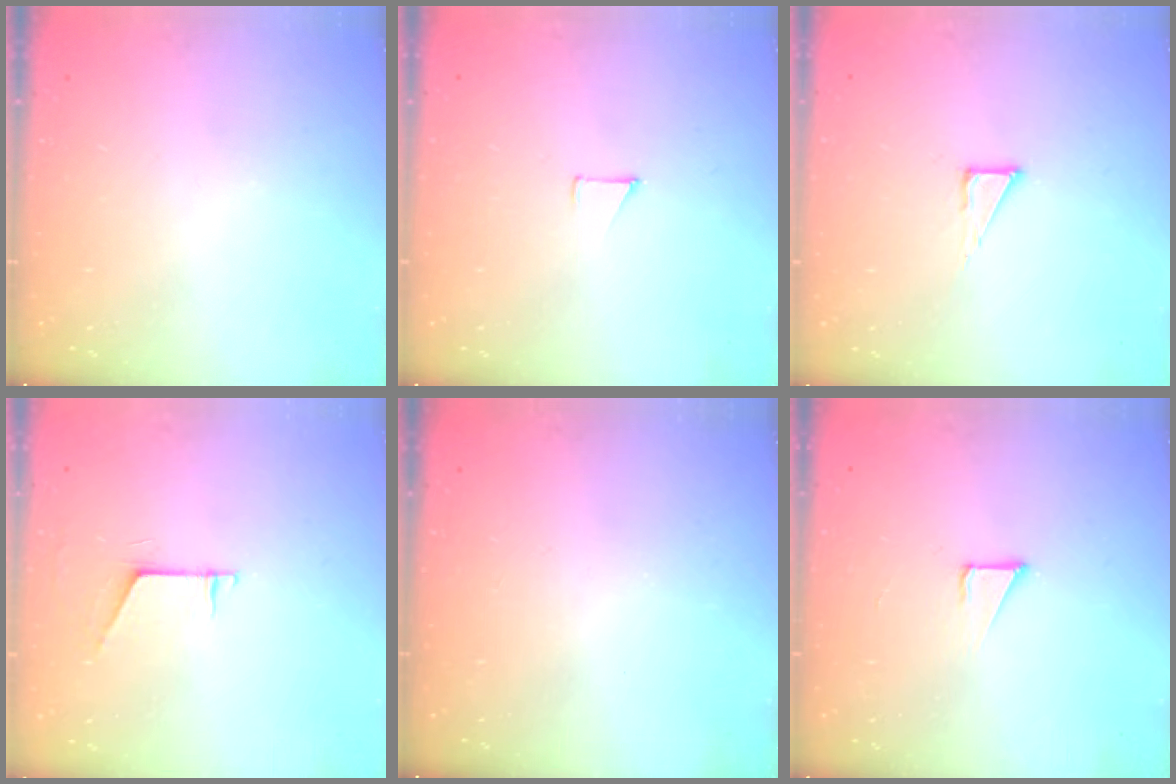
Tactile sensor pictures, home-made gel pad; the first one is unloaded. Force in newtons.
{"total": 2.9, "press": 2.8, "slide": 0.3}
{"total": 3.6, "press": 3.6, "slide": 0.3}
{"total": 6.1, "press": 6.1, "slide": 0.5}
{"total": 0.0}
{"total": 2.1, "press": 2.1, "slide": 0.1}